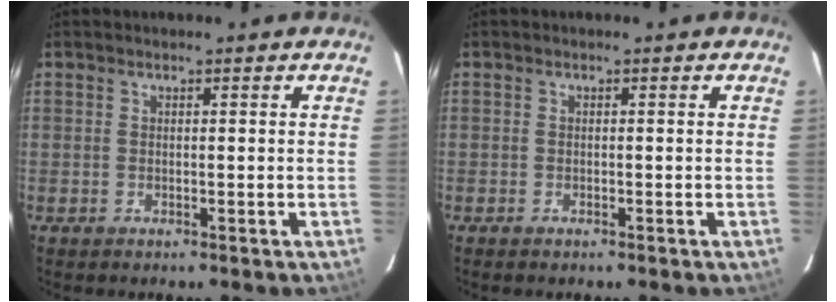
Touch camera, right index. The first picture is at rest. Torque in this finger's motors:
{"motor_torque": [-0.17, -0.16, 0.05, 0.01]}